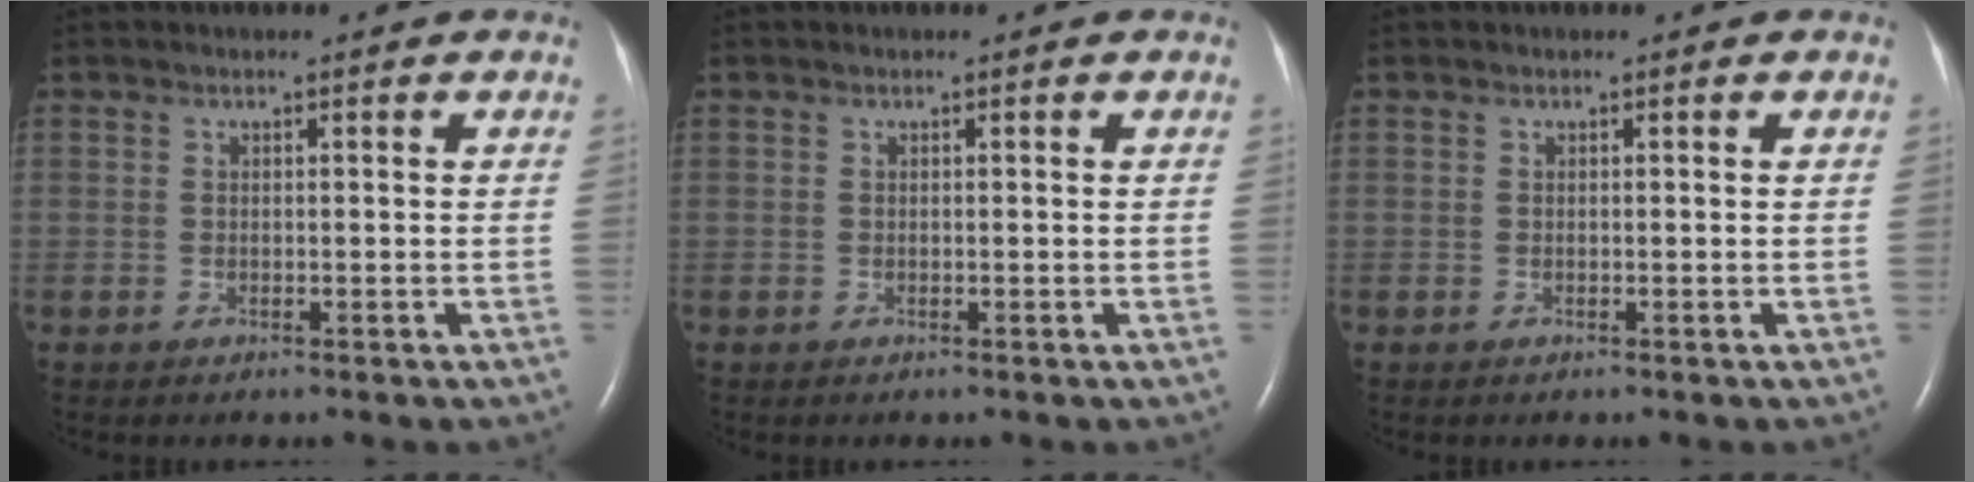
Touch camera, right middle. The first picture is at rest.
{"total": 0.0}
{"total": 0.0}